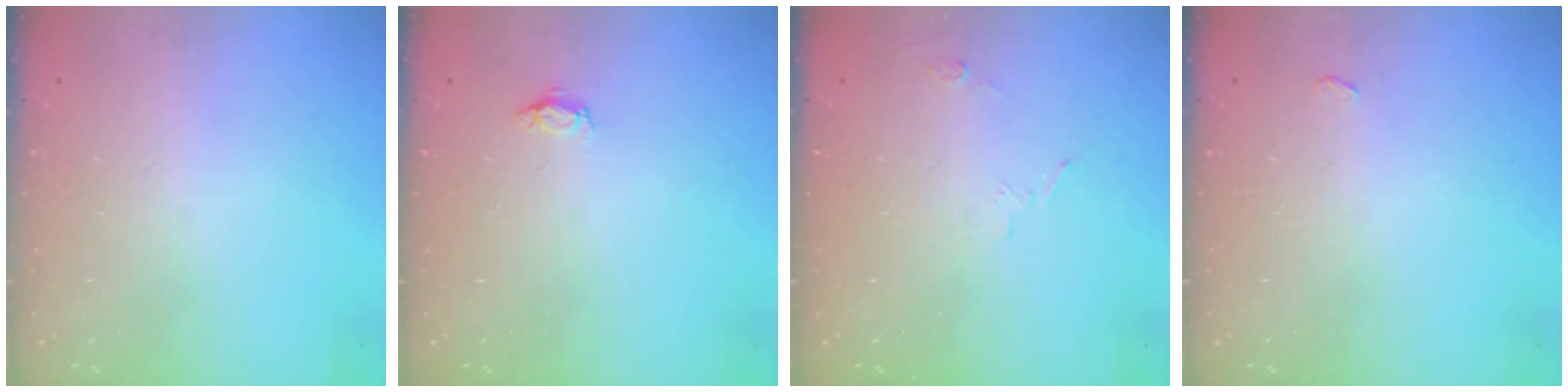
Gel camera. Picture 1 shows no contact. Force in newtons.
{"total": 3.2, "press": 3.2, "slide": 0.4}
{"total": 5.4, "press": 4.4, "slide": 3.0}
{"total": 8.6, "press": 2.9, "slide": 8.1}